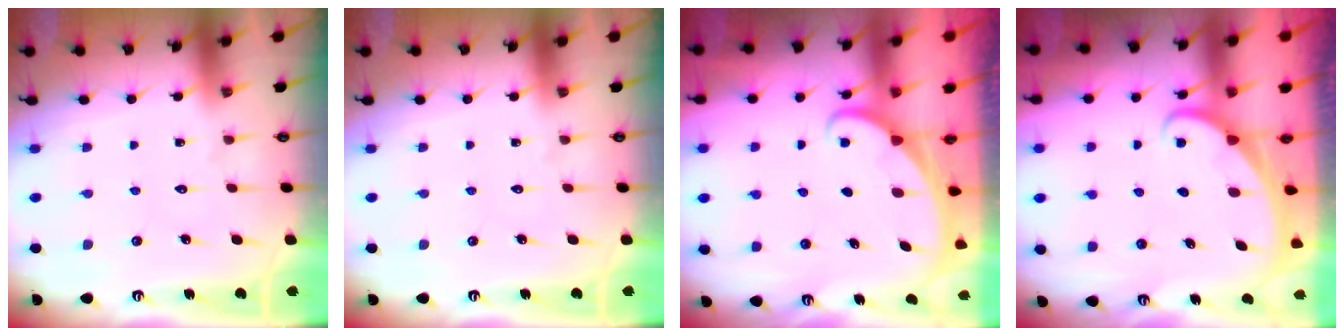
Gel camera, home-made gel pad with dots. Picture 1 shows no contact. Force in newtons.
{"total": 0.0}
{"total": 1.5, "press": 1.5, "slide": 0.1}
{"total": 1.8, "press": 1.8, "slide": 0.1}